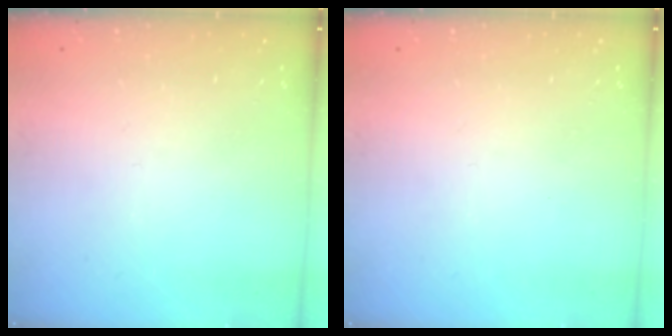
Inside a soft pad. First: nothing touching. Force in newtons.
{"total": 0.0}